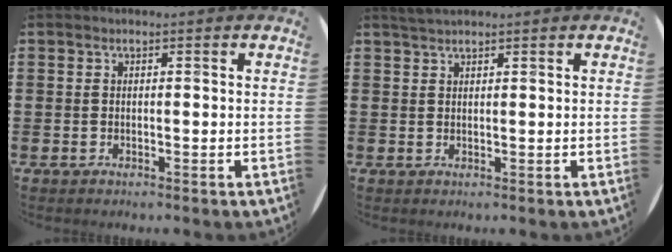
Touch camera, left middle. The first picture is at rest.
{"total": 1.4, "force": [1.3, 0.1, 0.4], "torque": [-0.010, 0.001, 0.025]}